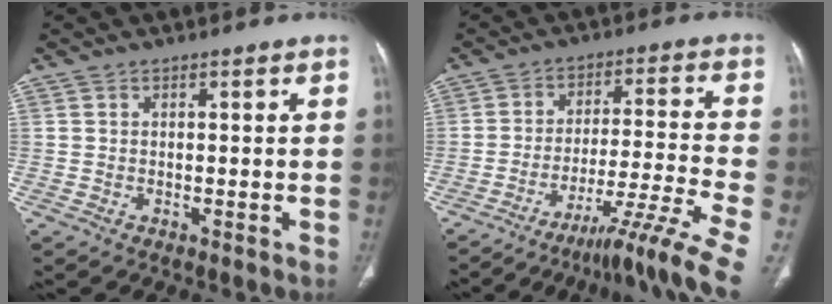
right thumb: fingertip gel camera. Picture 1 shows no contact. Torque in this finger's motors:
{"motor_torque": [0.74, -0.99, 0.58, -0.66, 0.08]}